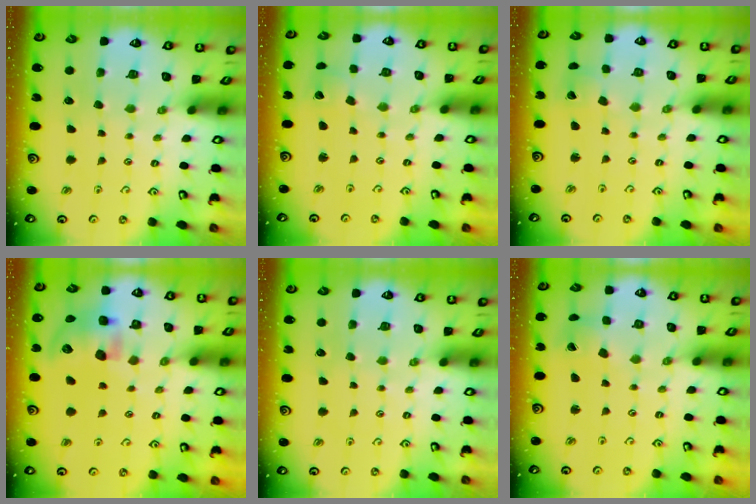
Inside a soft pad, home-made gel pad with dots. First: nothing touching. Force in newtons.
{"total": 2.1, "press": 2.1, "slide": 0.2}
{"total": 2.6, "press": 2.6, "slide": 0.3}
{"total": 13.1, "press": 13.0, "slide": 2.0}
{"total": 0.0}
{"total": 2.4, "press": 2.4, "slide": 0.4}